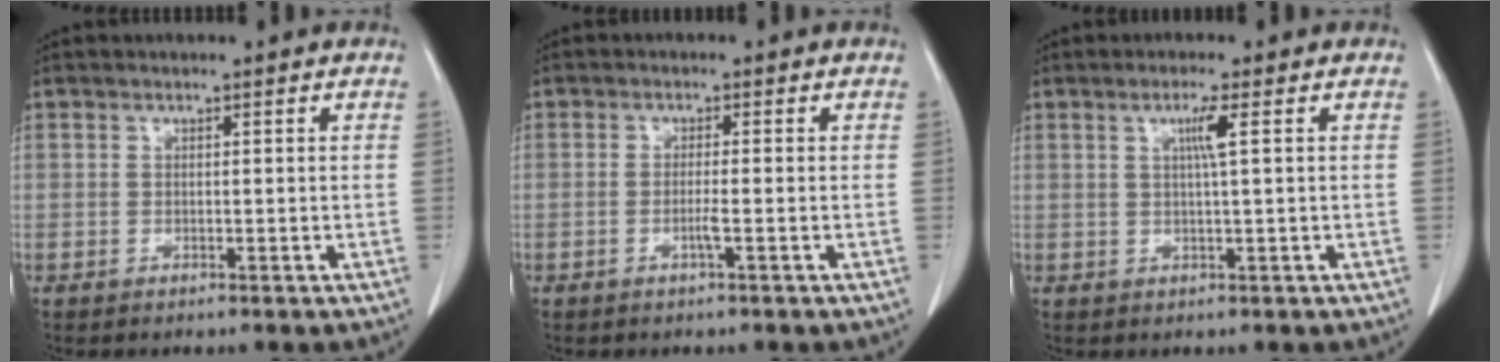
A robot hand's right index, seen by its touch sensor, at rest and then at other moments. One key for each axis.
{"total": 1.7, "fx": -0.6, "fy": -0.2, "fz": 1.6, "tx": -0.034, "ty": -0.003, "tz": -0.013}
{"total": 2.8, "fx": 0.8, "fy": -0.5, "fz": 2.6, "tx": -0.051, "ty": 0.000, "tz": 0.015}